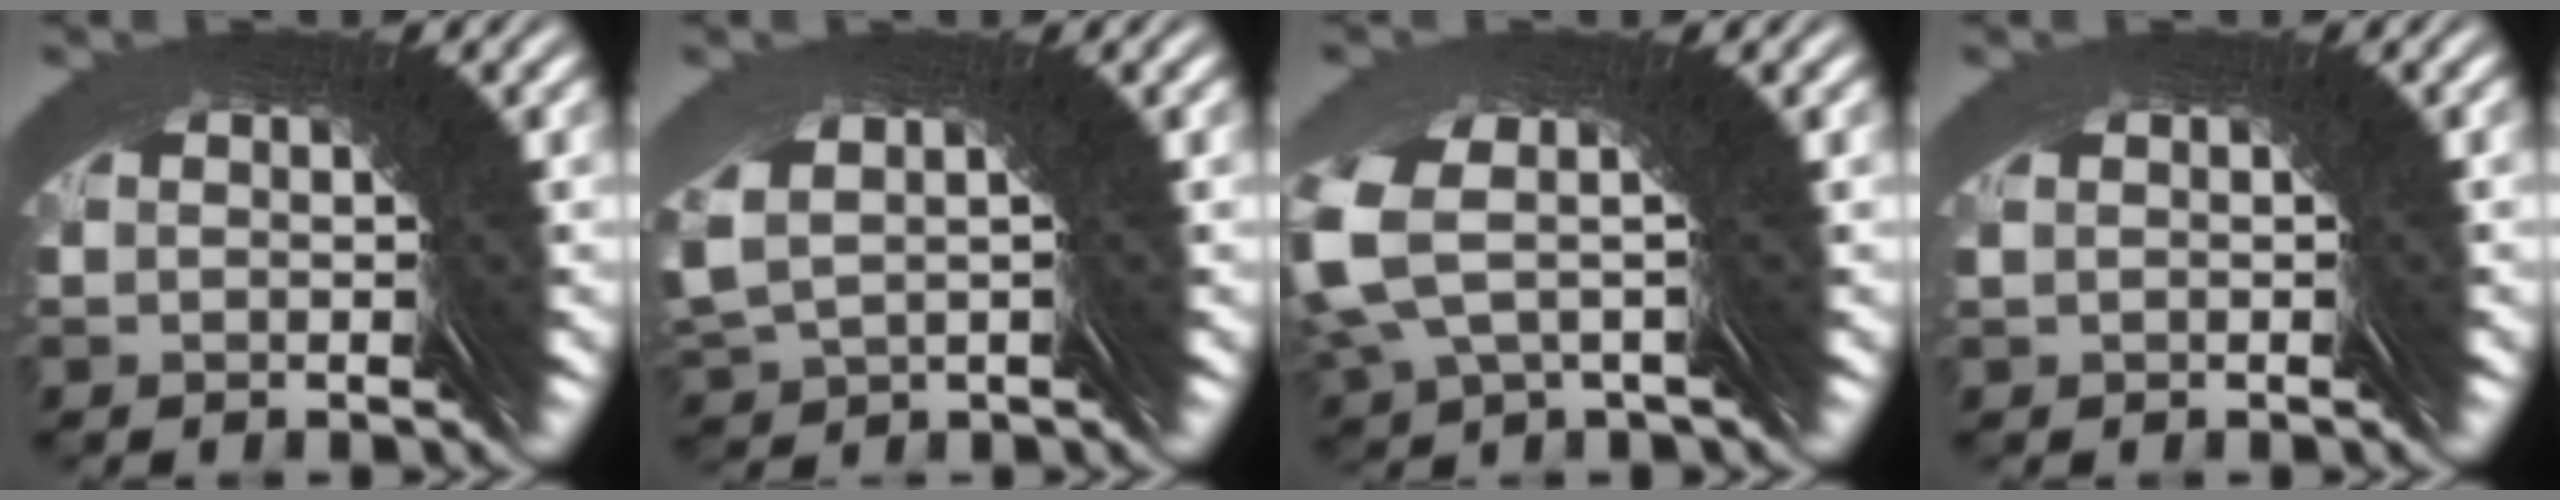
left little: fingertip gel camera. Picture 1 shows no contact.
{"total": 2.7, "force": [2.3, 0.3, 1.4], "torque": [-0.039, 0.016, 0.033]}
{"total": 4.0, "force": [3.6, 0.2, 1.7], "torque": [-0.042, 0.039, 0.041]}
{"total": 0.8, "force": [0.7, -0.4, 0.1], "torque": [0.007, 0.012, 0.006]}